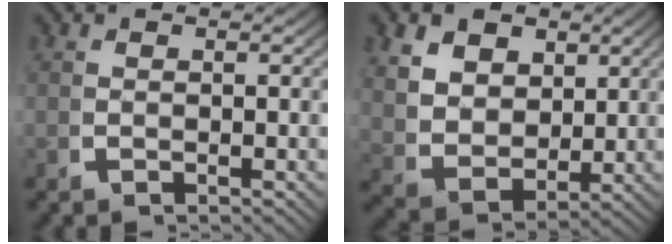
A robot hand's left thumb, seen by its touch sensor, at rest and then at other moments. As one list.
[{"total": 7.8, "force": [1.2, 6.0, 4.8], "torque": [-0.116, -0.038, 0.034]}]